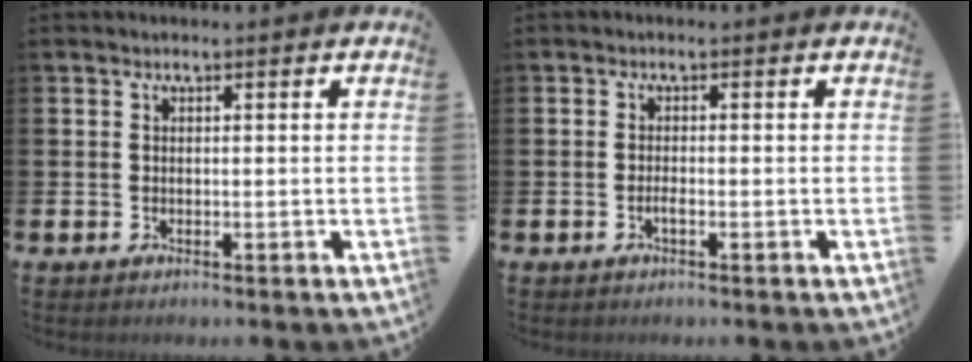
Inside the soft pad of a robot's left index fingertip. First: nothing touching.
{"total": 0.9, "force": [-0.5, 0.1, 0.8], "torque": [-0.022, 0.000, -0.006]}